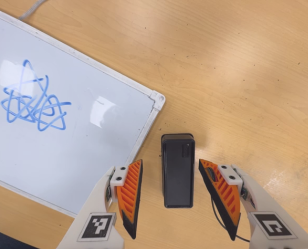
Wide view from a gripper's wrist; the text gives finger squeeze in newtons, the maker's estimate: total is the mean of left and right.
{"total": 0.0}